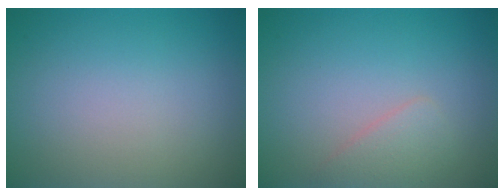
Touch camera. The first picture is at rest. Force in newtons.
{"total": 1.7, "press": 1.7, "slide": 0.1}